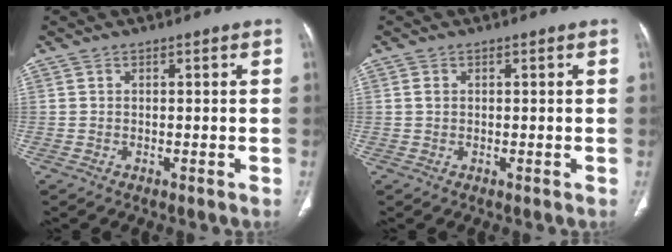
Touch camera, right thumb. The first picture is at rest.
{"total": 0.9, "force": [0.2, 0.7, 0.6], "torque": [-0.009, 0.002, 0.005]}